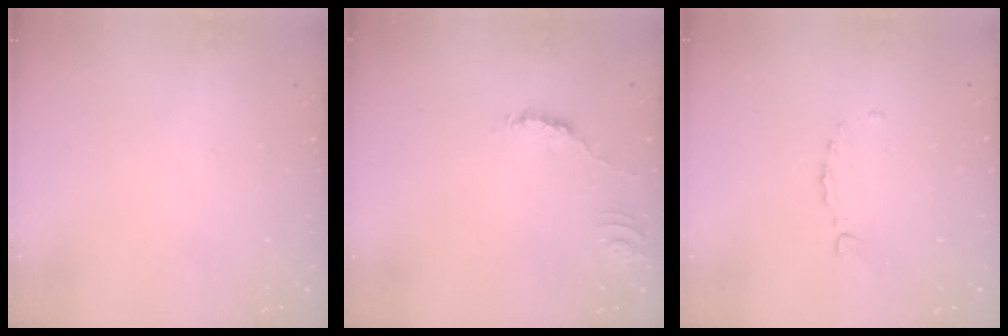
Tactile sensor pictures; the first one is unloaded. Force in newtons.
{"total": 3.2, "press": 3.2, "slide": 0.2}
{"total": 1.4, "press": 1.3, "slide": 0.3}